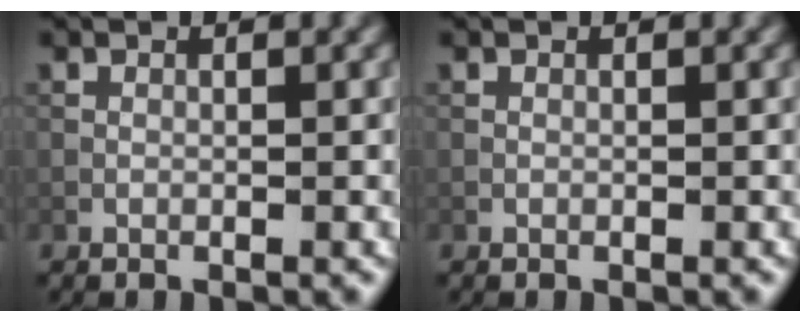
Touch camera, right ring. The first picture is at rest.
{"total": 0.0}